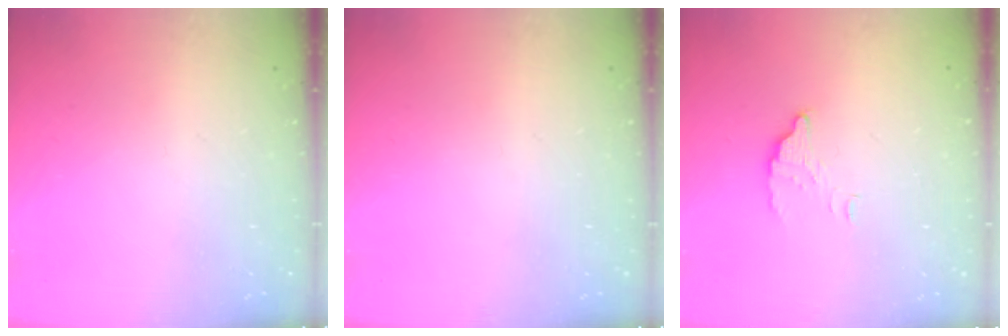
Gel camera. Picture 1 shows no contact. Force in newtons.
{"total": 0.0}
{"total": 3.5, "press": 3.5, "slide": 0.2}